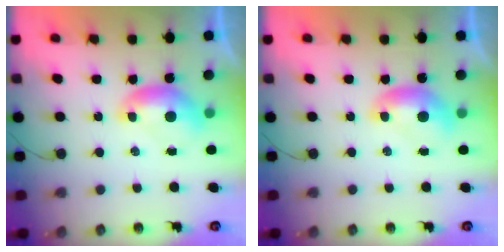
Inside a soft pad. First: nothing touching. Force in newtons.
{"total": 0.0}